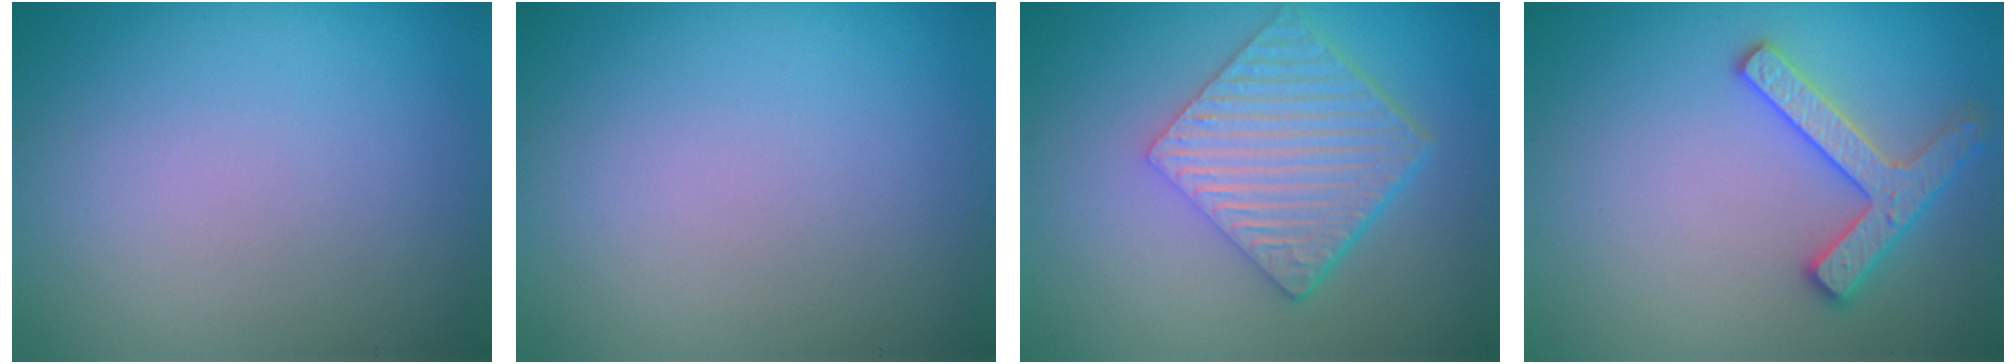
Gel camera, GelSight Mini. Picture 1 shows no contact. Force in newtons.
{"total": 0.0}
{"total": 6.4, "press": 4.4, "slide": 4.7}
{"total": 2.8, "press": 2.8, "slide": 0.3}